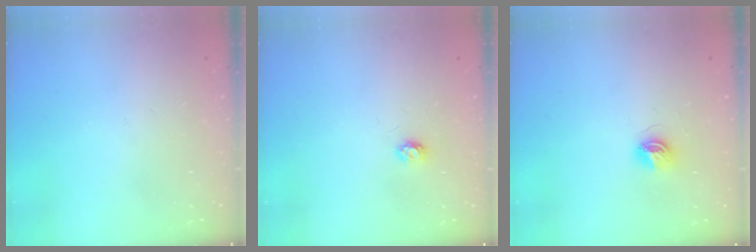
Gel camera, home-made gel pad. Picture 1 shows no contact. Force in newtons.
{"total": 3.4, "press": 3.4, "slide": 0.3}
{"total": 5.6, "press": 5.6, "slide": 0.5}